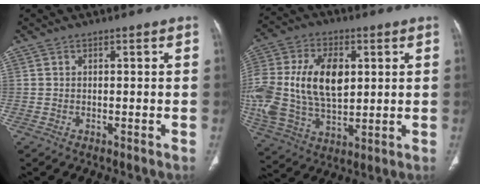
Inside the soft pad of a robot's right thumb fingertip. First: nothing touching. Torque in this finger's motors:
{"motor_torque": [1.98, 3.03, 1.84, 0.04, 0.66]}